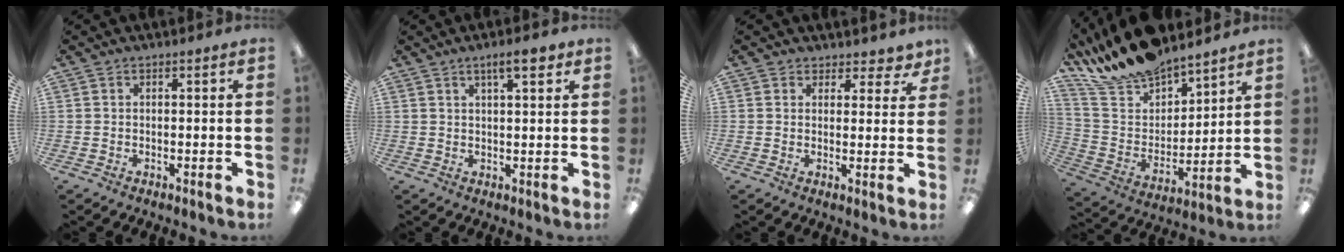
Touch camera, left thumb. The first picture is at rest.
{"total": 5.6, "force": [3.3, 1.7, 4.2], "torque": [-0.057, -0.010, 0.049]}
{"total": 3.4, "force": [2.4, 2.4, 0.4], "torque": [0.006, -0.016, 0.040]}
{"total": 16.8, "force": [15.6, 4.9, 3.8], "torque": [-0.111, -0.121, 0.288]}